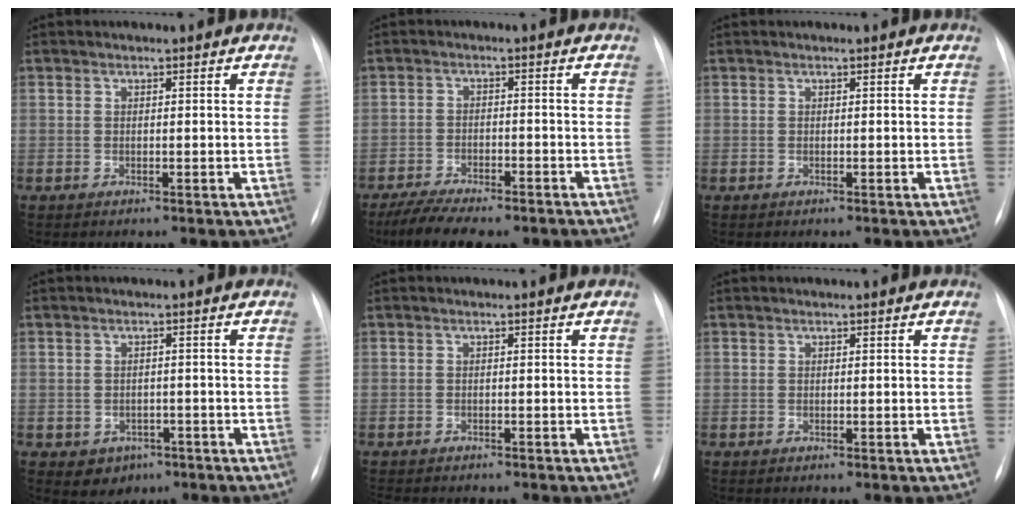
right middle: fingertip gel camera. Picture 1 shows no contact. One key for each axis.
{"total": 10.6, "fx": -8.5, "fy": 3.2, "fz": 5.5, "tx": -0.086, "ty": -0.006, "tz": -0.125}
{"total": 0.0}
{"total": 3.5, "fx": -1.7, "fy": 2.9, "fz": 1.0, "tx": -0.010, "ty": 0.007, "tz": -0.010}
{"total": 5.1, "fx": -4.4, "fy": 1.4, "fz": 2.1, "tx": -0.026, "ty": -0.006, "tz": -0.059}
{"total": 0.0}